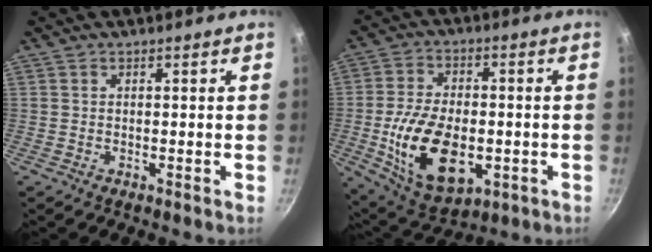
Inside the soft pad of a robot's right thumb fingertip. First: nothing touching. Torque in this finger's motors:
{"motor_torque": [-0.07, 1.31, 1.21, 0.39, 0.51]}